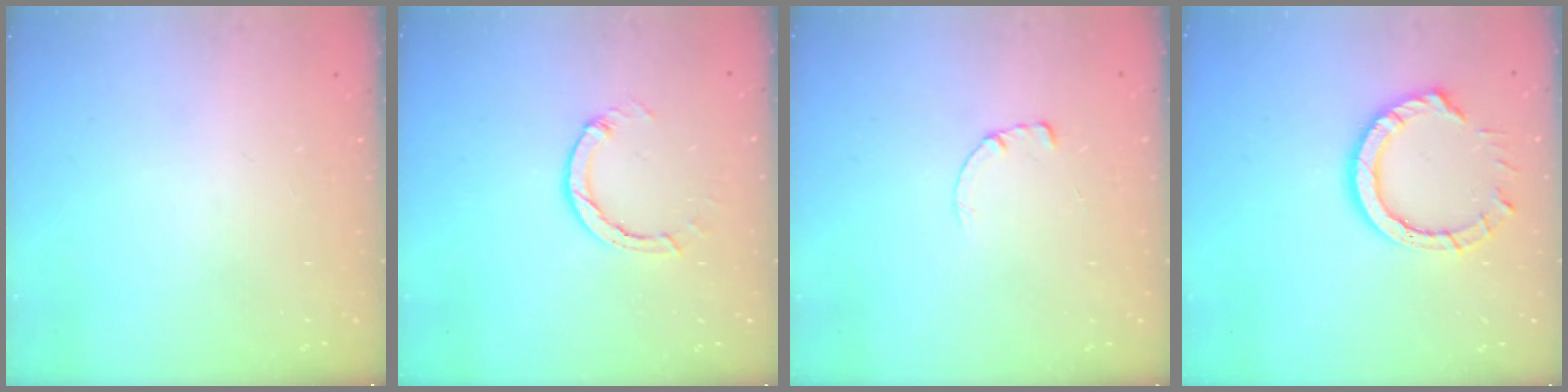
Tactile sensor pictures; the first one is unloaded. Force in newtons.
{"total": 2.7, "press": 2.7, "slide": 0.3}
{"total": 0.7, "press": 0.7, "slide": 0.2}
{"total": 10.6, "press": 10.6, "slide": 0.9}